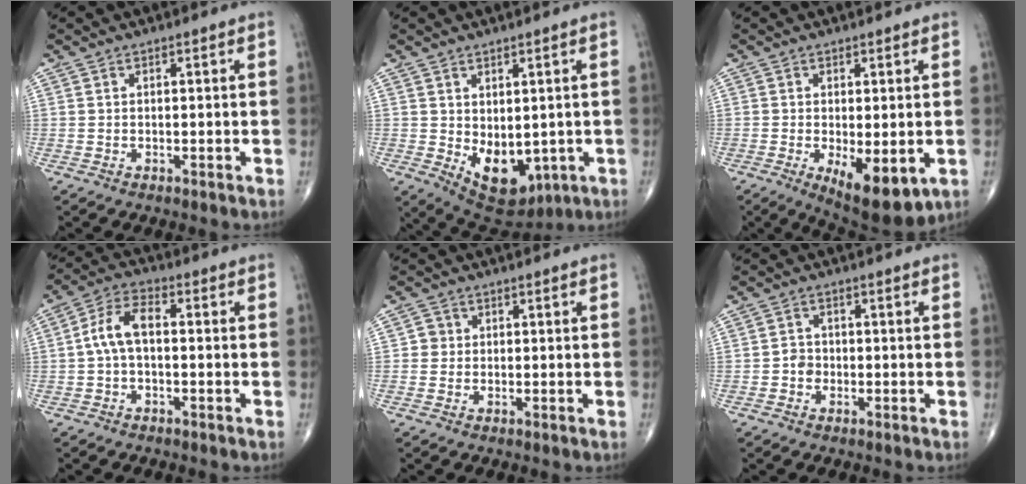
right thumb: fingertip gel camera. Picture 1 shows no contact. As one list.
[{"total": 10.2, "force": [-1.4, 6.2, 8.0], "torque": [-0.092, -0.009, 0.007]}, {"total": 10.3, "force": [-3.0, 4.1, 8.9], "torque": [-0.125, -0.020, -0.033]}, {"total": 6.9, "force": [-0.2, 3.6, 5.9], "torque": [-0.117, 0.027, -0.014]}, {"total": 2.0, "force": [0.1, 2.0, 0.4], "torque": [0.006, 0.005, -0.002]}, {"total": 2.2, "force": [-0.7, 2.0, 0.8], "torque": [0.002, 0.007, -0.018]}]